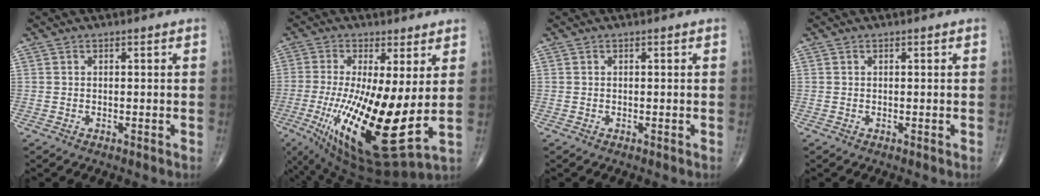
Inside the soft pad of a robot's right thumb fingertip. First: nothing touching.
{"total": 21.2, "force": [-1.8, 5.9, 20.2], "torque": [-0.399, -0.045, -0.013]}
{"total": 0.0}
{"total": 0.0}